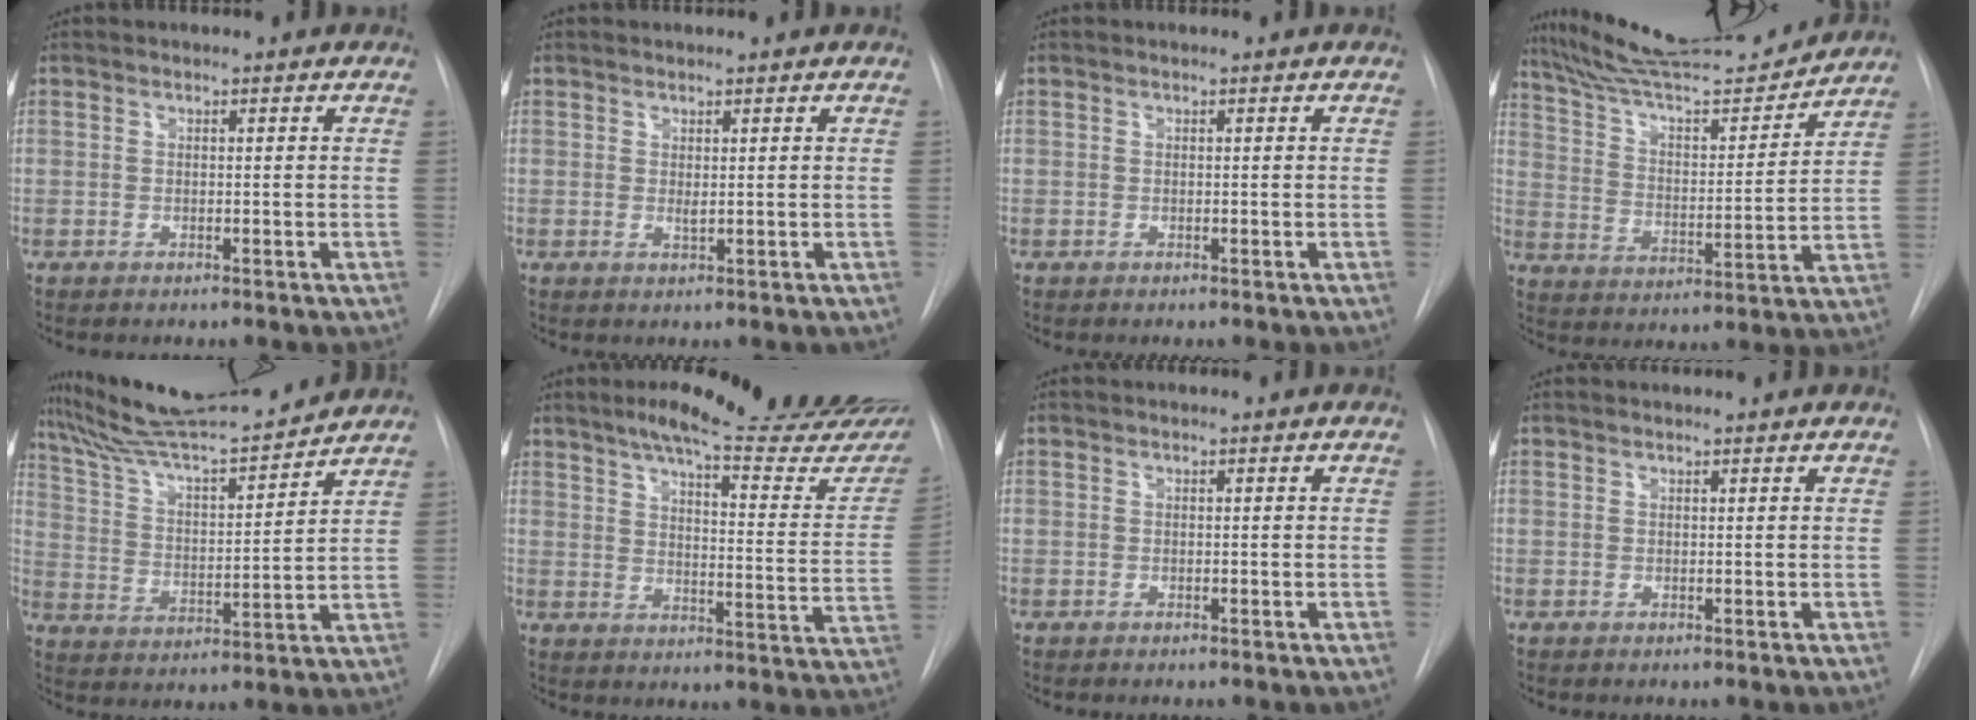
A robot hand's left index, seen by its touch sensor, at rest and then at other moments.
{"total": 1.4, "force": [0.9, 0.1, 1.0], "torque": [-0.022, 0.002, 0.018]}
{"total": 0.0}
{"total": 18.9, "force": [17.8, 1.8, 6.2], "torque": [-0.106, -0.006, 0.279]}
{"total": 16.7, "force": [15.6, 0.3, 6.0], "torque": [-0.108, 0.004, 0.259]}
{"total": 27.3, "force": [22.8, 3.6, 14.5], "torque": [-0.192, -0.071, 0.275]}
{"total": 0.0}
{"total": 1.6, "force": [1.6, 0.0, 0.4], "torque": [-0.006, 0.018, 0.028]}